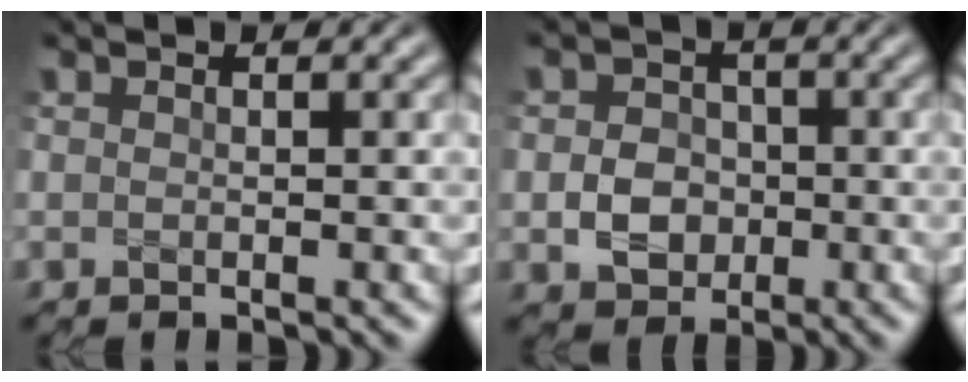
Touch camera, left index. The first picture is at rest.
{"total": 3.2, "force": [-0.7, 2.8, 1.5], "torque": [-0.023, 0.000, -0.016]}